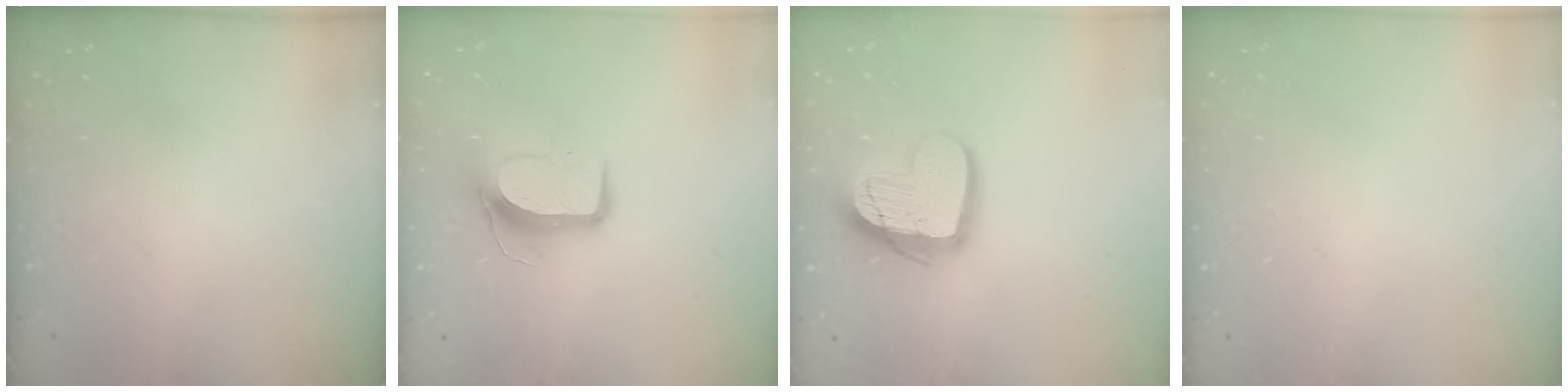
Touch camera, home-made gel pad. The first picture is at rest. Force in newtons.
{"total": 9.5, "press": 9.5, "slide": 0.8}
{"total": 15.9, "press": 15.9, "slide": 1.3}
{"total": 0.0}